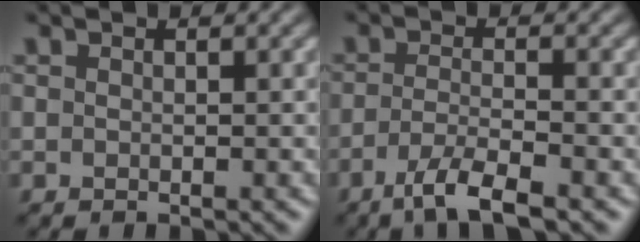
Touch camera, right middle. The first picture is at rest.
{"total": 4.0, "force": [-2.7, 0.7, 2.9], "torque": [-0.057, -0.004, -0.057]}